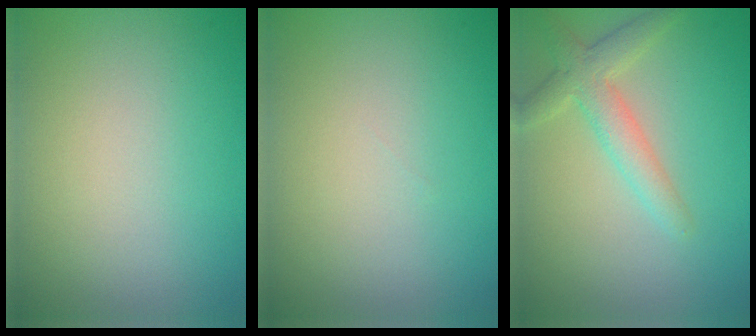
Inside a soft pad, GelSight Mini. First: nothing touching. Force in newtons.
{"total": 0.0}
{"total": 3.2, "press": 3.1, "slide": 0.3}